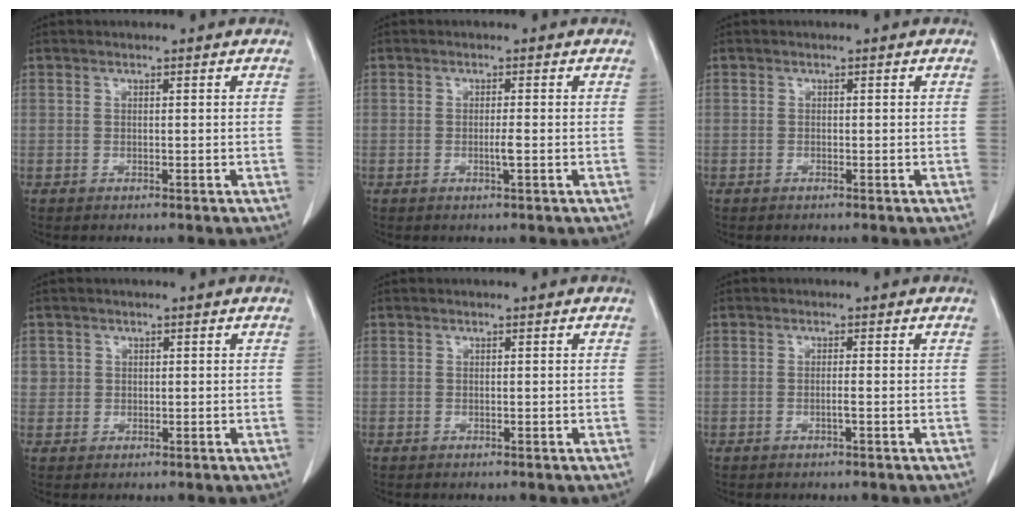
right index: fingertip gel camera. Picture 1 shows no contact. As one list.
[{"total": 1.4, "force": [-0.3, -0.1, 1.3], "torque": [-0.024, -0.001, -0.004]}, {"total": 0.0}, {"total": 1.8, "force": [0.5, 1.7, 0.2], "torque": [0.016, 0.004, 0.008]}, {"total": 0.0}, {"total": 1.0, "force": [-0.3, -0.2, 0.9], "torque": [-0.014, 0.001, -0.004]}]